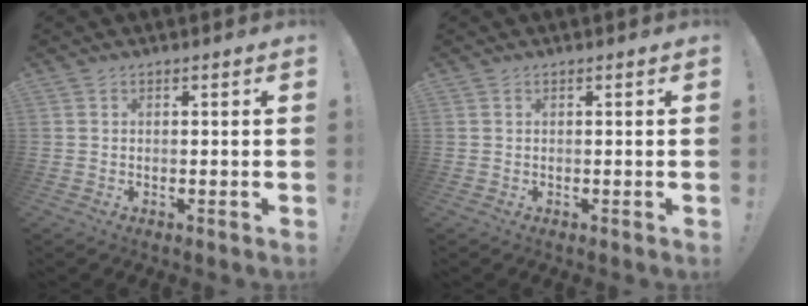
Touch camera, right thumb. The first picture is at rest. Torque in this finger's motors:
{"motor_torque": [0.00, 0.00, 0.08, -0.08, 0.01]}